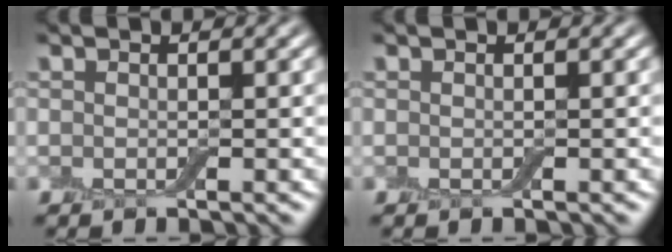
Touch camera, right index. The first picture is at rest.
{"total": 0.0}